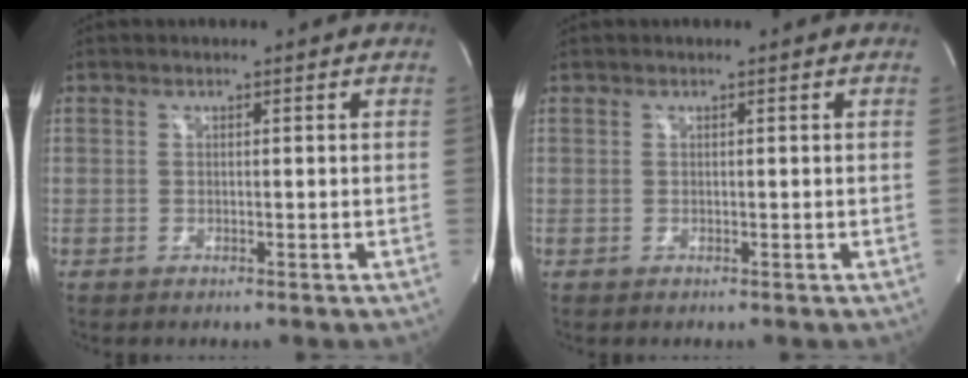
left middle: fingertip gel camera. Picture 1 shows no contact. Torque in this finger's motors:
{"motor_torque": [0.20, -0.34, 0.02, 0.00]}